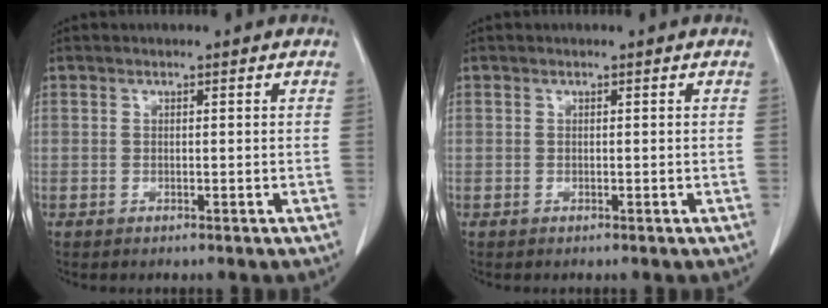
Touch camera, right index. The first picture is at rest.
{"total": 0.0}